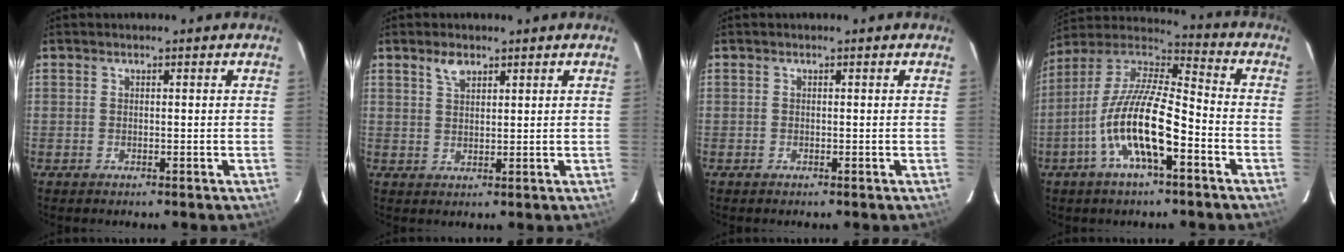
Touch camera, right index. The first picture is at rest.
{"total": 3.0, "force": [2.0, 1.5, 1.6], "torque": [-0.028, 0.006, 0.039]}
{"total": 0.0}
{"total": 15.6, "force": [-6.2, 4.3, 13.7], "torque": [-0.267, -0.007, -0.123]}